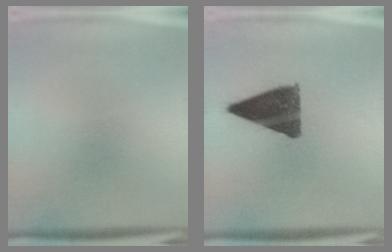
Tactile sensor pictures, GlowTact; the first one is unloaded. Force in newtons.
{"total": 11.9}